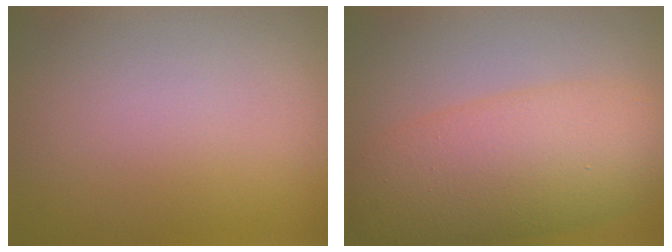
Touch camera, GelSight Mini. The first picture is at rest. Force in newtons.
{"total": 8.1, "press": 8.1, "slide": 0.0}